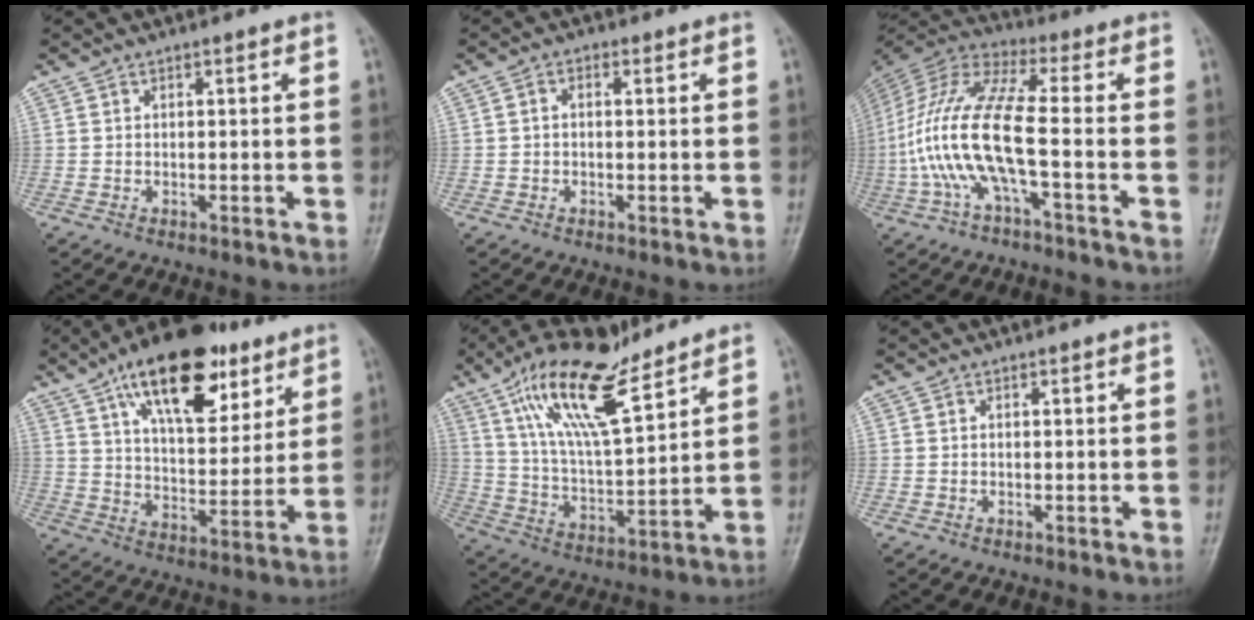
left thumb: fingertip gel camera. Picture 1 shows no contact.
{"total": 1.7, "force": [0.1, 1.2, 1.2], "torque": [-0.015, 0.009, -0.004]}
{"total": 15.7, "force": [-3.6, 3.8, 14.8], "torque": [-0.341, 0.037, -0.074]}
{"total": 21.7, "force": [12.2, 10.1, 14.8], "torque": [-0.197, -0.036, 0.200]}
{"total": 16.9, "force": [10.9, 5.4, 11.7], "torque": [-0.196, -0.044, 0.211]}
{"total": 0.0}